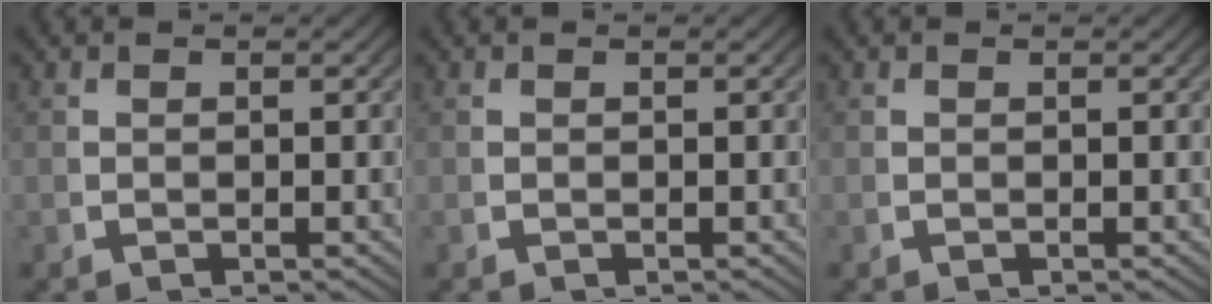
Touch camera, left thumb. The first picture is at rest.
{"total": 0.0}
{"total": 0.0}